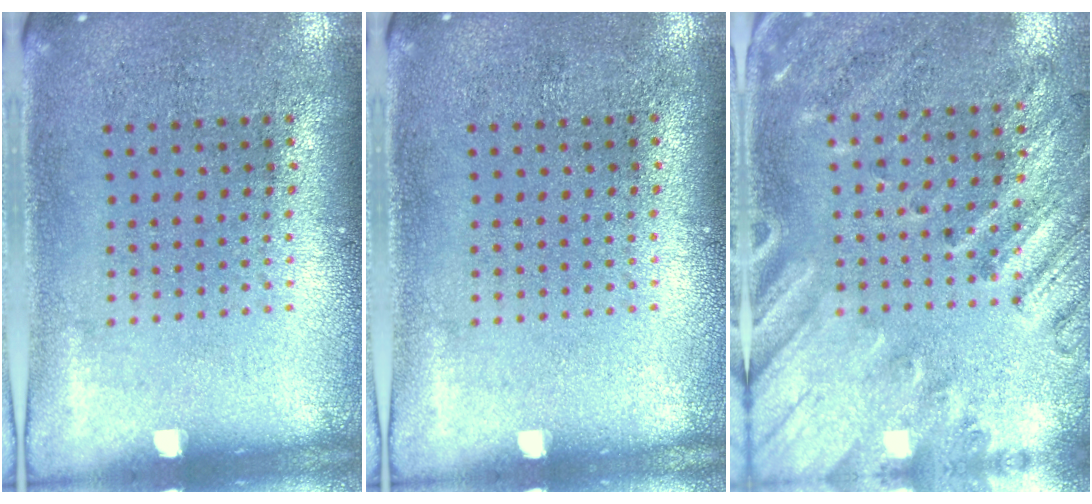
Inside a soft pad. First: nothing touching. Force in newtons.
{"total": 0.0}
{"total": 2.4, "press": 1.9, "slide": 1.5}